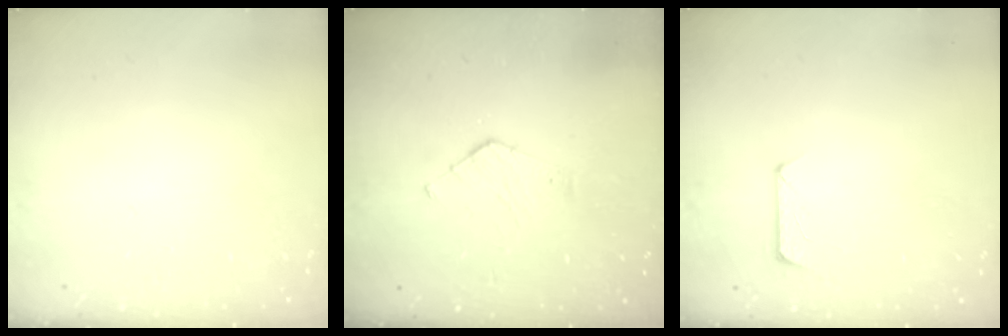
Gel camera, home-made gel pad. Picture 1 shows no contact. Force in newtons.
{"total": 2.8, "press": 2.8, "slide": 0.3}
{"total": 7.4, "press": 7.3, "slide": 0.6}